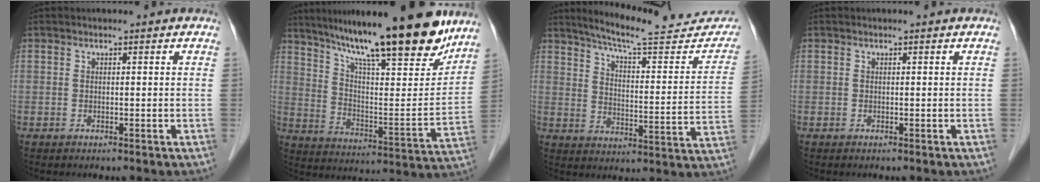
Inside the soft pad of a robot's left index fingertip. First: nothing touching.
{"total": 23.3, "force": [18.7, 3.1, 13.5], "torque": [-0.220, -0.011, 0.284]}
{"total": 20.2, "force": [18.3, 2.8, 8.0], "torque": [-0.105, -0.041, 0.235]}
{"total": 0.0}